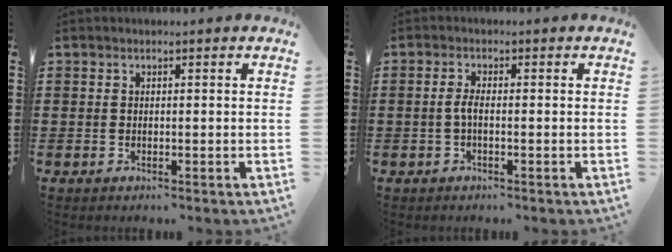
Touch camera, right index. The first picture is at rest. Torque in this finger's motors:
{"motor_torque": [0.95, -0.23, 0.51, 0.09]}